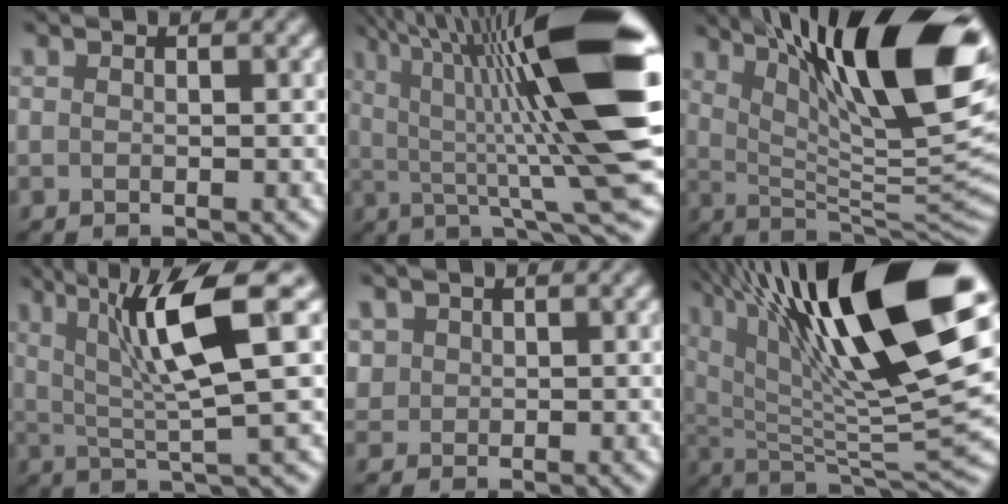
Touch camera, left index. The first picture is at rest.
{"total": 17.5, "force": [3.4, 3.1, 16.9], "torque": [-0.237, 0.015, 0.061]}
{"total": 17.7, "force": [8.2, 4.9, 14.9], "torque": [-0.214, 0.012, 0.137]}
{"total": 9.9, "force": [3.0, 2.0, 9.3], "torque": [-0.145, 0.006, 0.050]}
{"total": 1.3, "force": [0.4, 1.2, 0.2], "torque": [-0.007, -0.004, 0.010]}
{"total": 18.0, "force": [8.2, 4.7, 15.3], "torque": [-0.265, 0.013, 0.146]}